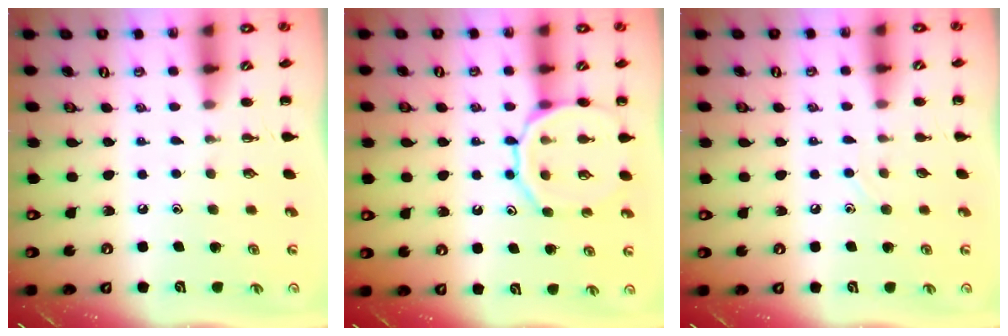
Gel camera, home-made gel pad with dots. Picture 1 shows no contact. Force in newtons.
{"total": 12.8, "press": 12.7, "slide": 1.6}
{"total": 2.0, "press": 2.0, "slide": 0.6}